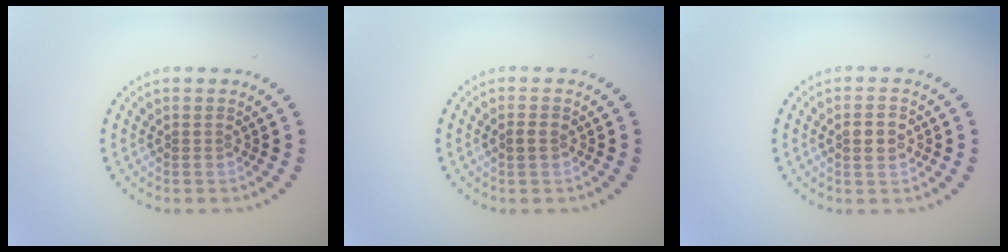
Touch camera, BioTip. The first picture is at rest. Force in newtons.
{"total": 1.2, "press": 1.2, "slide": 0.1}
{"total": 2.6, "press": 2.6, "slide": 0.2}